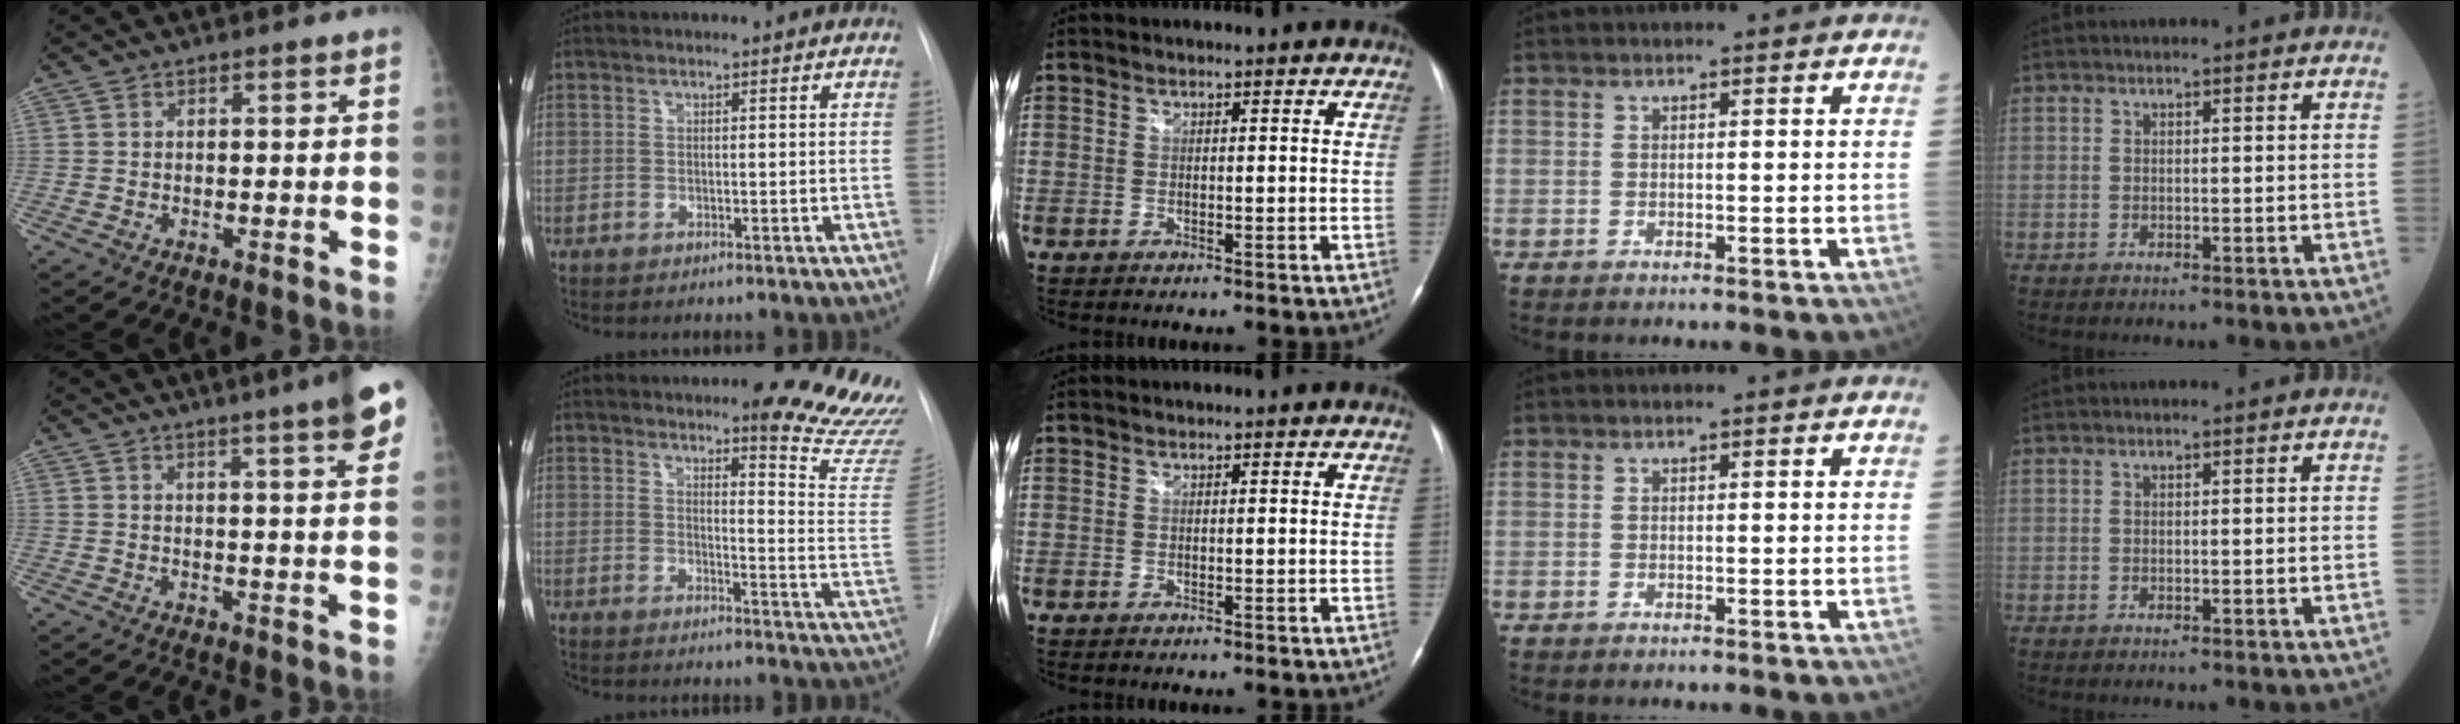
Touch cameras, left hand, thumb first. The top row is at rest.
{"thumb": {"total": 10.1, "force": [6.1, 0.7, 8.0], "torque": [-0.098, -0.017, 0.067]}, "index": {"total": 17.9, "force": [16.5, 1.3, 6.9], "torque": [-0.071, -0.111, 0.175]}}